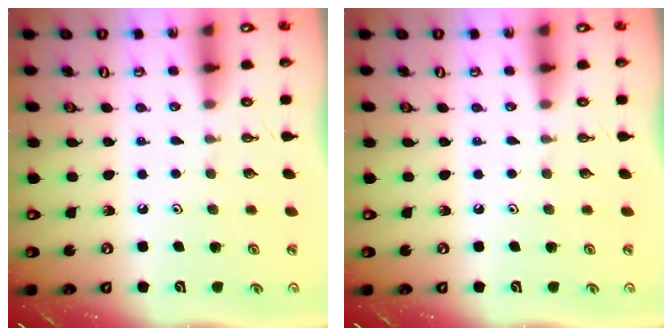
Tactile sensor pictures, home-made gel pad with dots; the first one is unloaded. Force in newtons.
{"total": 0.0}